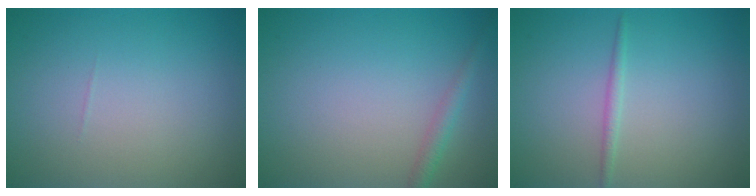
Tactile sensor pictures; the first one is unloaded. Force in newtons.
{"total": 1.6, "press": 1.6, "slide": 0.1}
{"total": 0.9, "press": 0.9, "slide": 0.0}